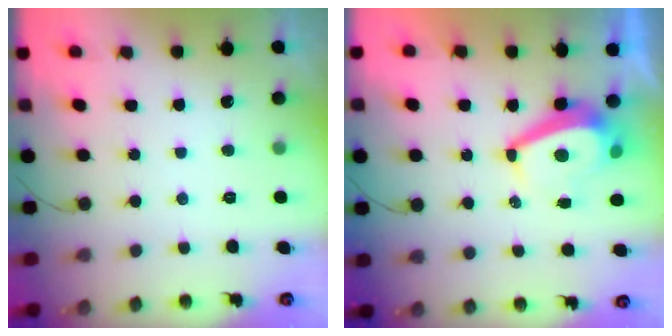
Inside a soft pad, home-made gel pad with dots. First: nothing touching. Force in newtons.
{"total": 6.5, "press": 6.5, "slide": 0.7}